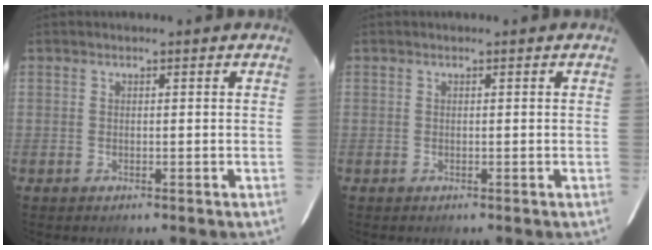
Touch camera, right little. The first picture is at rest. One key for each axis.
{"total": 0.0}